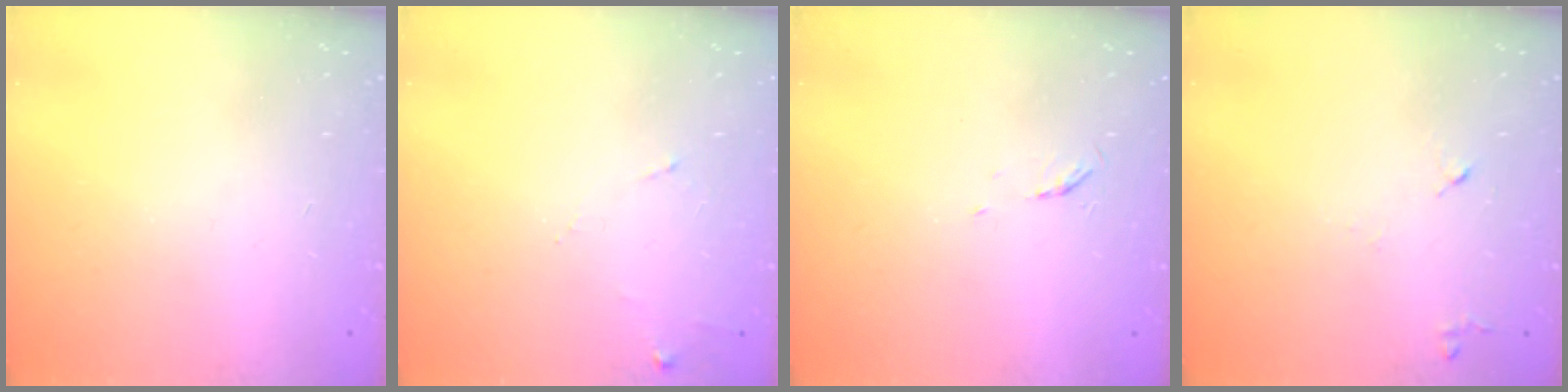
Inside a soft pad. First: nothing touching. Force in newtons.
{"total": 5.9, "press": 5.8, "slide": 0.7}
{"total": 3.5, "press": 3.4, "slide": 0.5}
{"total": 5.6, "press": 5.5, "slide": 0.9}